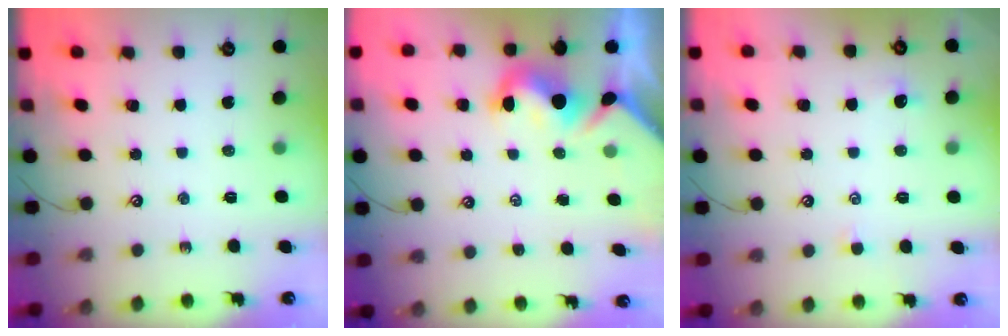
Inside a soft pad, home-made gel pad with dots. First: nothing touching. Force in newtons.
{"total": 3.4, "press": 3.2, "slide": 0.9}
{"total": 0.8, "press": 0.7, "slide": 0.5}